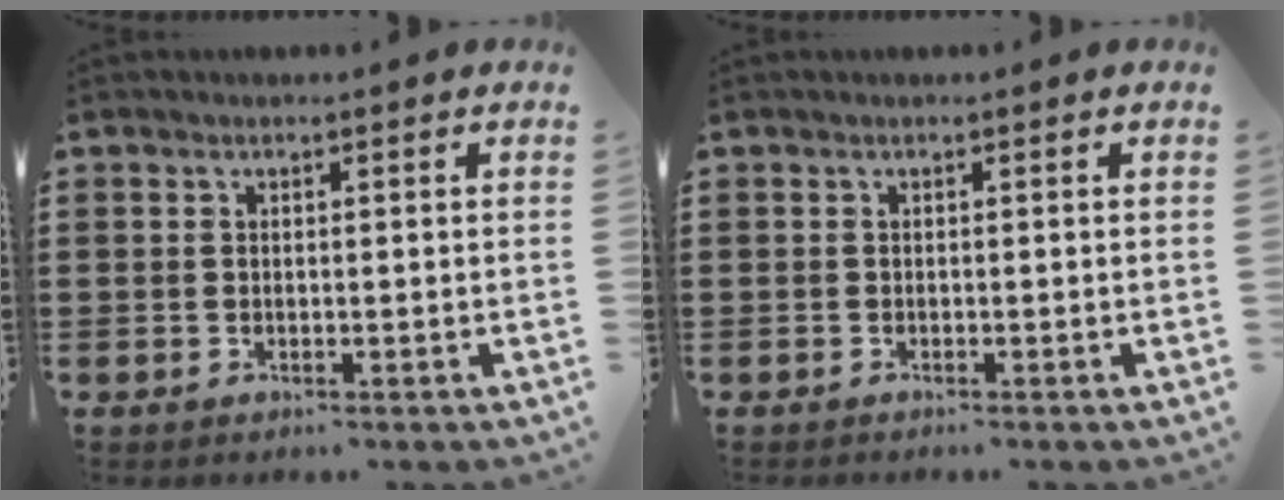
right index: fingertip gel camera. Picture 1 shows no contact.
{"total": 0.0}